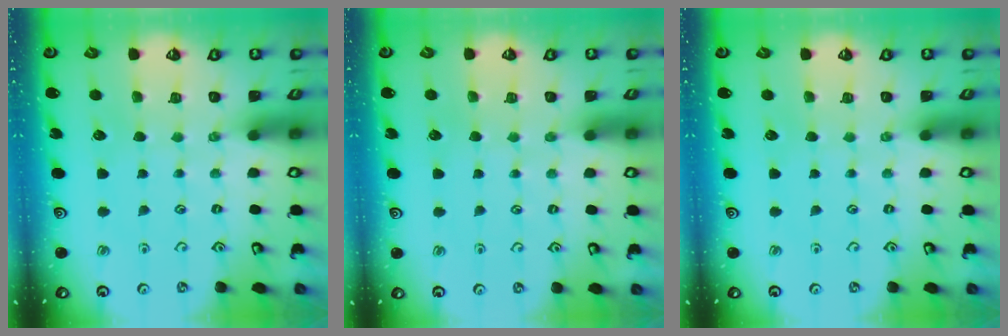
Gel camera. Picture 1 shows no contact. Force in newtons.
{"total": 0.8, "press": 0.8, "slide": 0.1}
{"total": 0.0}